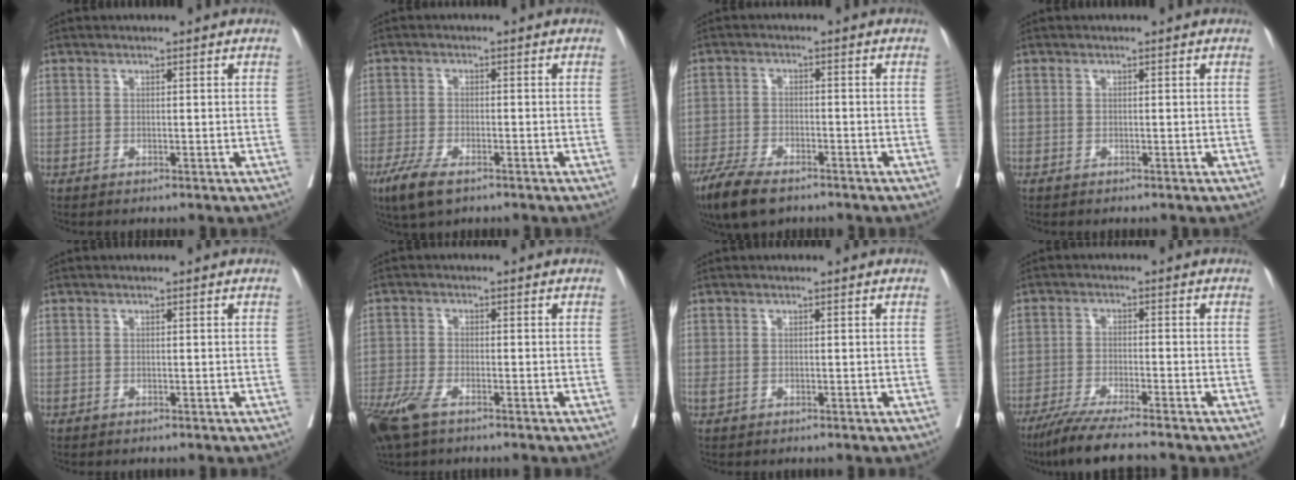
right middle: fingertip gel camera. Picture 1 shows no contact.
{"total": 3.0, "force": [-1.9, 1.1, 2.0], "torque": [-0.044, -0.005, -0.031]}
{"total": 8.4, "force": [-6.3, 2.5, 5.0], "torque": [-0.094, -0.017, -0.109]}
{"total": 0.0}
{"total": 0.0}
{"total": 7.8, "force": [-5.3, 2.8, 4.9], "torque": [-0.101, -0.016, -0.100]}
{"total": 0.6, "force": [0.0, 0.2, 0.5], "torque": [-0.019, -0.002, 0.004]}
{"total": 9.1, "force": [-7.7, -0.5, 4.9], "torque": [-0.075, -0.030, -0.128]}